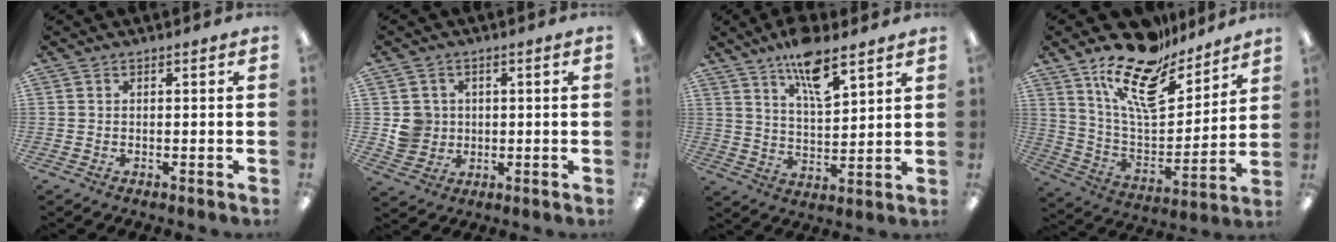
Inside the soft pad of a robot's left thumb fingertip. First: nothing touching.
{"total": 5.9, "force": [0.6, 5.8, 0.9], "torque": [-0.010, 0.005, 0.013]}
{"total": 11.1, "force": [8.0, 3.5, 6.9], "torque": [-0.113, -0.043, 0.138]}
{"total": 19.2, "force": [13.8, 7.8, 10.9], "torque": [-0.199, -0.087, 0.243]}